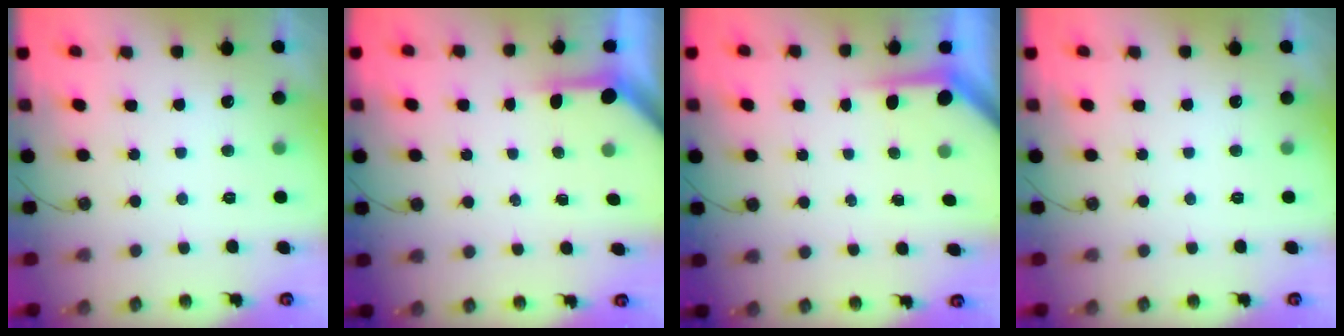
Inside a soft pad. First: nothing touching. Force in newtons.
{"total": 3.3, "press": 3.3, "slide": 0.4}
{"total": 3.6, "press": 3.6, "slide": 0.4}
{"total": 0.0}